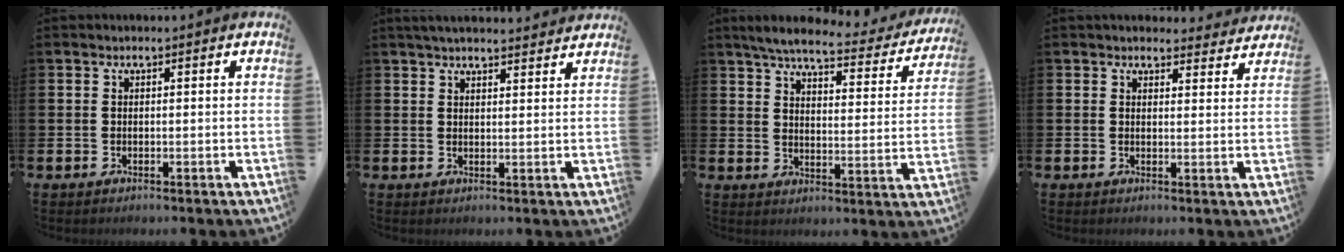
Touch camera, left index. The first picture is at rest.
{"total": 3.3, "force": [3.2, 0.2, 0.6], "torque": [-0.020, -0.012, 0.059]}
{"total": 5.8, "force": [5.0, 1.0, 2.6], "torque": [-0.074, -0.033, 0.080]}
{"total": 2.8, "force": [2.7, 0.8, 0.1], "torque": [0.006, -0.018, 0.046]}